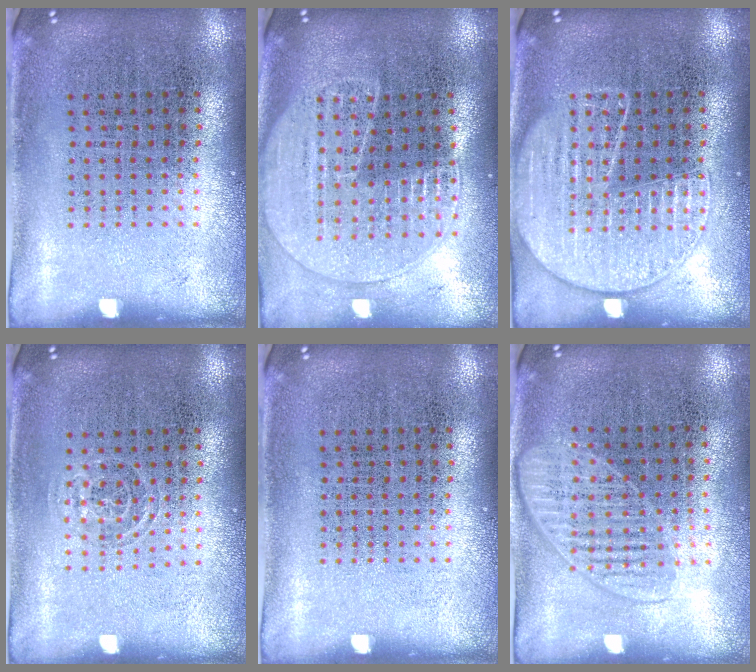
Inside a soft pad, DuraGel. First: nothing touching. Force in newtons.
{"total": 1.8, "press": 1.7, "slide": 0.7}
{"total": 2.9, "press": 2.9, "slide": 0.3}
{"total": 0.8, "press": 0.6, "slide": 0.6}
{"total": 0.0}
{"total": 1.4, "press": 1.3, "slide": 0.7}